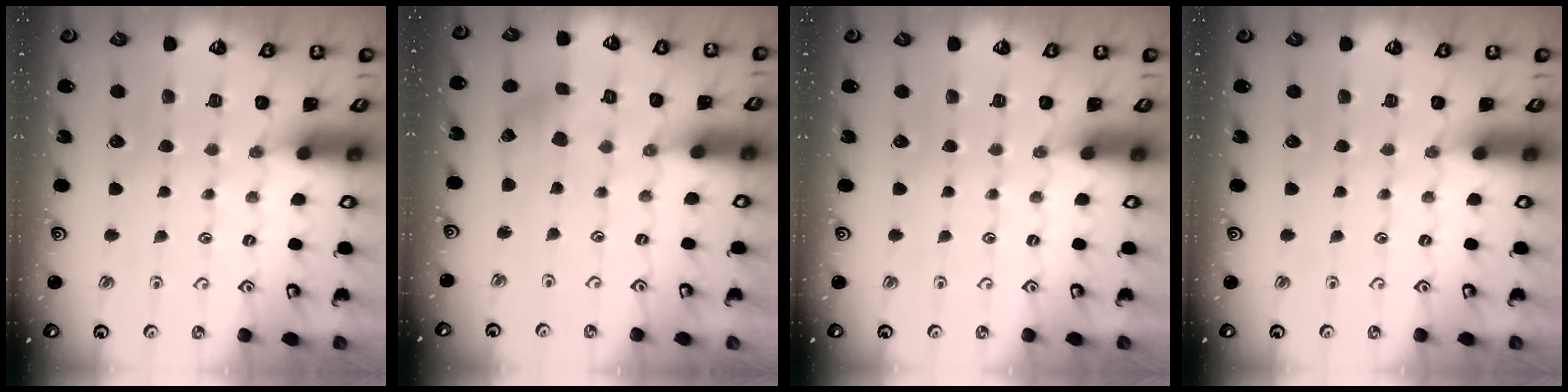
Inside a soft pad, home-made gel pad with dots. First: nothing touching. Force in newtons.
{"total": 1.4, "press": 1.4, "slide": 0.2}
{"total": 0.0}
{"total": 0.0}